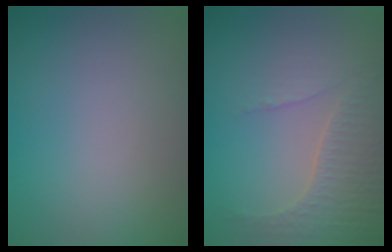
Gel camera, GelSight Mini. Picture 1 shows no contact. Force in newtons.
{"total": 4.2, "press": 3.0, "slide": 2.9}